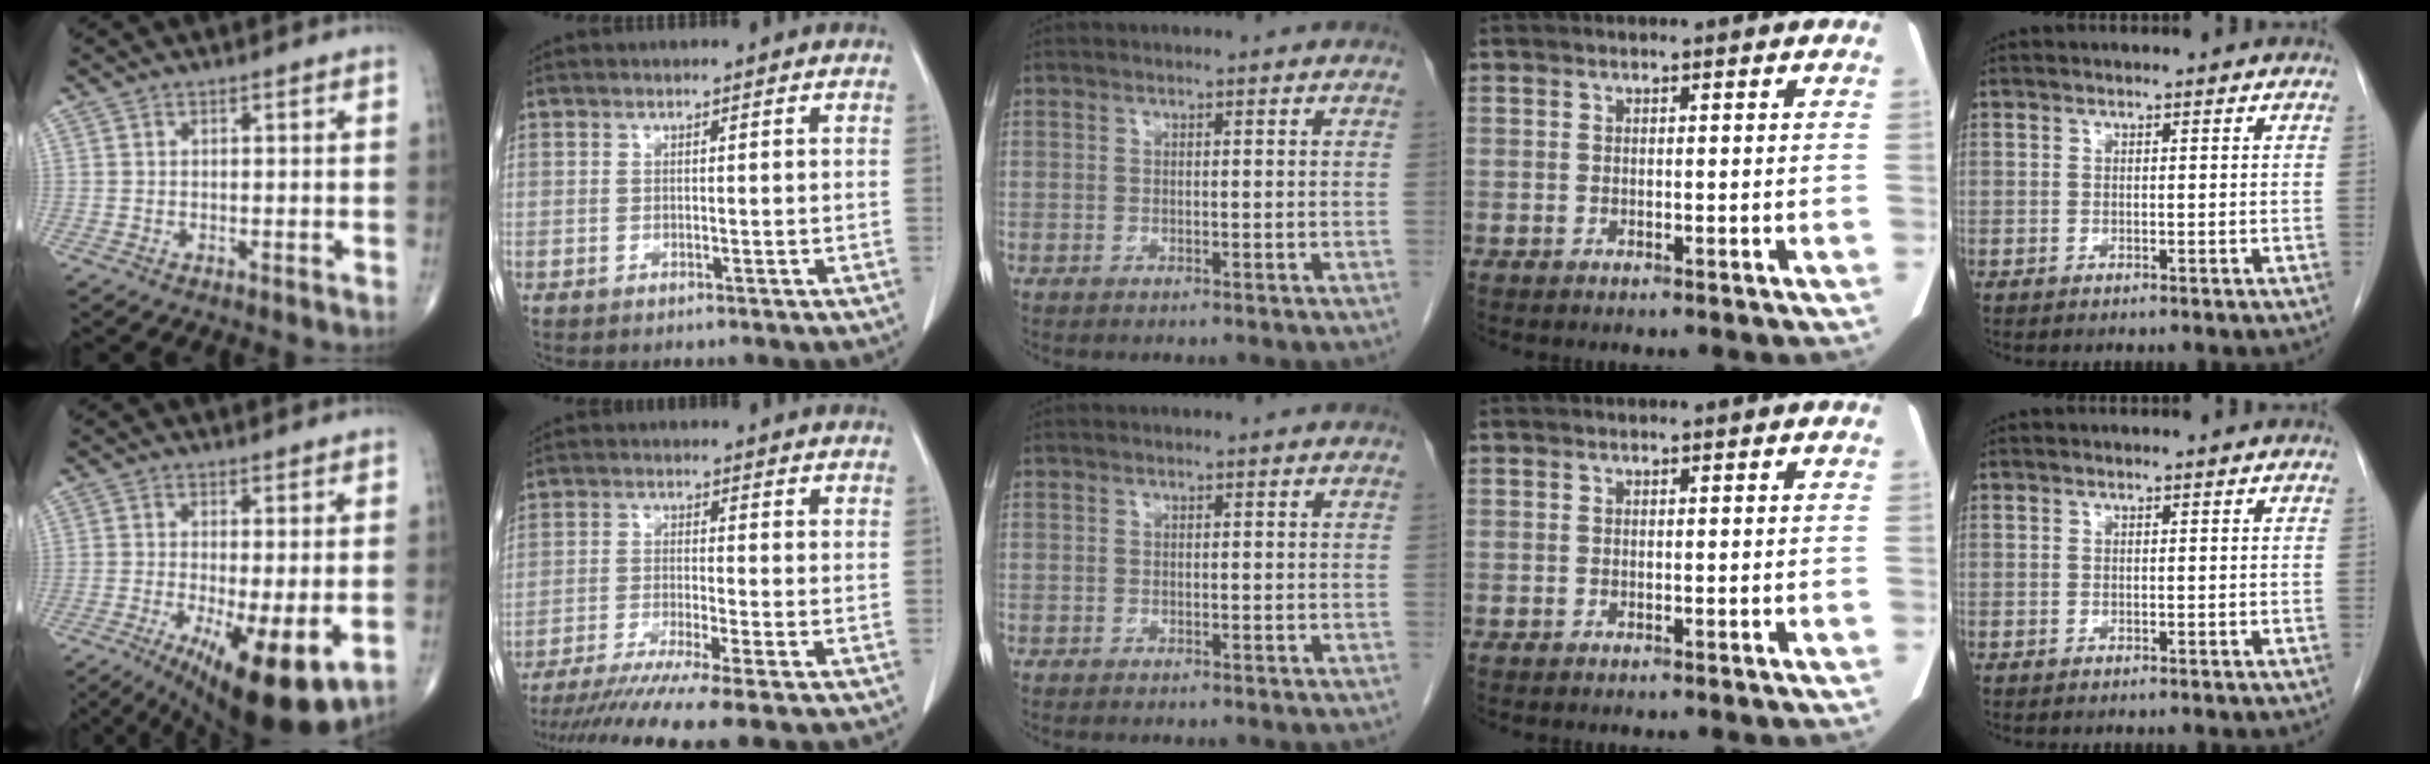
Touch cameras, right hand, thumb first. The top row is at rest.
{"thumb": {"total": 14.8, "force": [-4.5, 4.3, 13.4], "torque": [-0.191, -0.023, -0.059]}, "index": {"total": 11.1, "force": [-9.1, -1.6, 6.2], "torque": [-0.084, -0.030, -0.143]}}